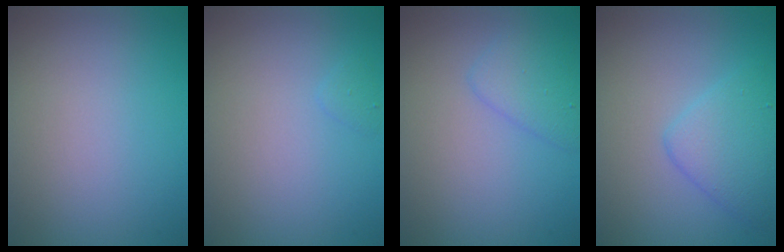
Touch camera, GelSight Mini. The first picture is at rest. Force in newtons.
{"total": 0.6, "press": 0.6, "slide": 0.1}
{"total": 2.4, "press": 2.4, "slide": 0.2}
{"total": 3.3, "press": 3.3, "slide": 0.2}